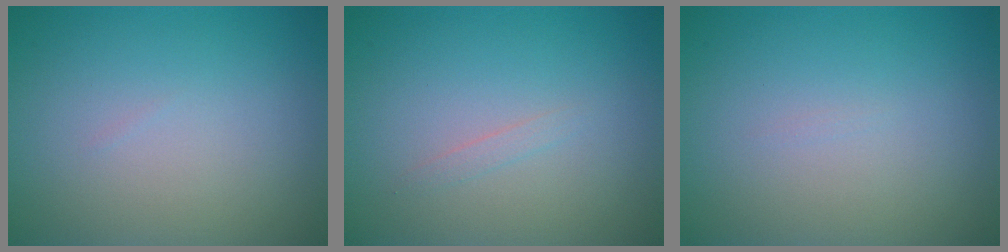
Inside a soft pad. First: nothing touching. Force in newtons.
{"total": 0.6, "press": 0.6, "slide": 0.0}
{"total": 0.0}